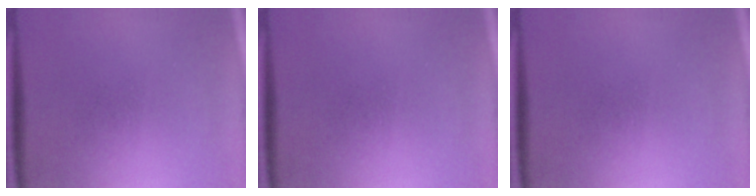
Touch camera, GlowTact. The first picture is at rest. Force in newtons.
{"total": 0.0}
{"total": 0.0}